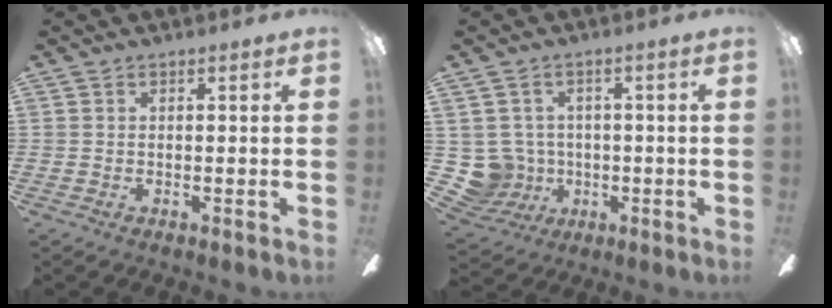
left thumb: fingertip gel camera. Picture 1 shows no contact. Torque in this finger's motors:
{"motor_torque": [-0.42, 0.02, -0.10, -0.11, 0.00]}